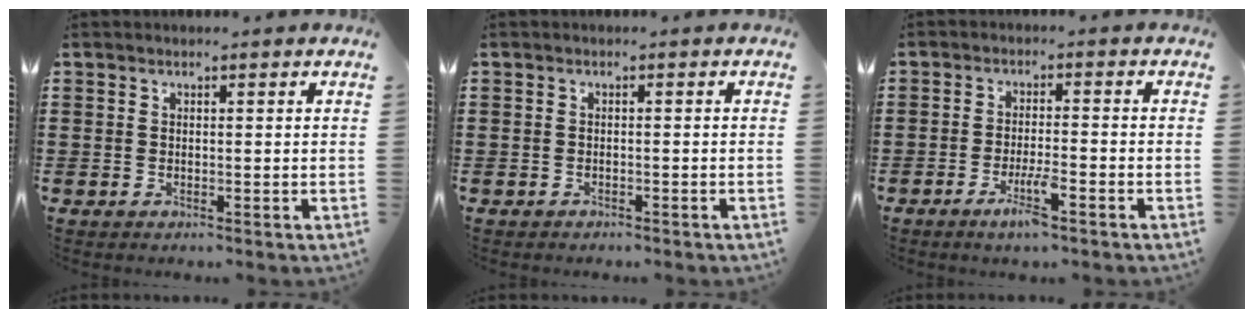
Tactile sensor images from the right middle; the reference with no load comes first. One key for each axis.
{"total": 0.7, "fx": -0.7, "fy": 0.2, "fz": 0.1, "tx": -0.003, "ty": 0.001, "tz": -0.015}
{"total": 4.6, "fx": -2.6, "fy": 0.6, "fz": 3.8, "tx": -0.075, "ty": -0.006, "tz": -0.047}